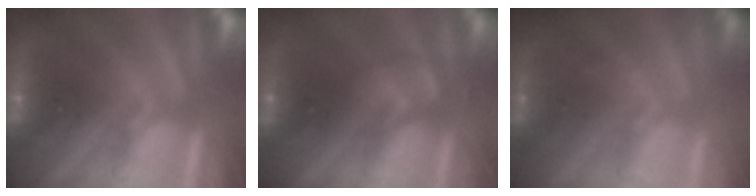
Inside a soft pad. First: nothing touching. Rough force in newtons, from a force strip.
{"total": 2.6}
{"total": 1.4}